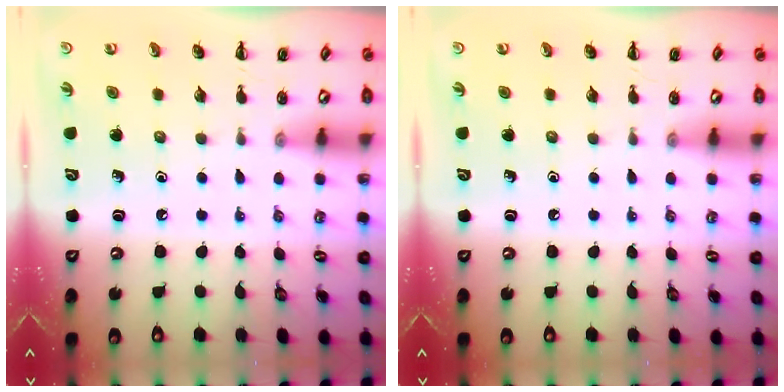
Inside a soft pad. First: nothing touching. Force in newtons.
{"total": 0.0}